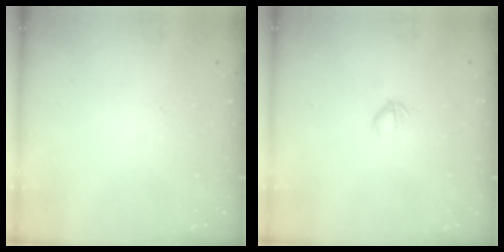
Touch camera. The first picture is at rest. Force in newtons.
{"total": 2.7, "press": 2.6, "slide": 0.8}